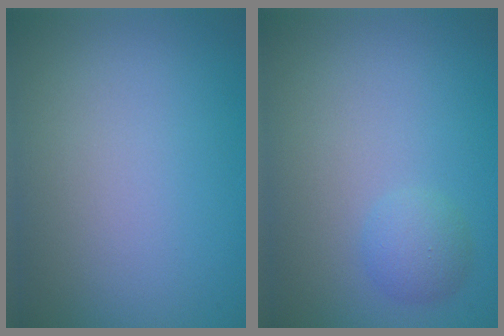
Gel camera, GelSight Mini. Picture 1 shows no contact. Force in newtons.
{"total": 1.7, "press": 1.7, "slide": 0.1}